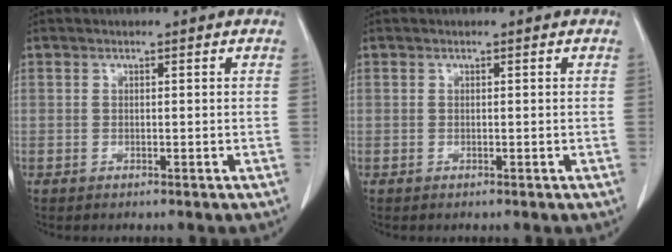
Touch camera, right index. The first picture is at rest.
{"total": 0.0}